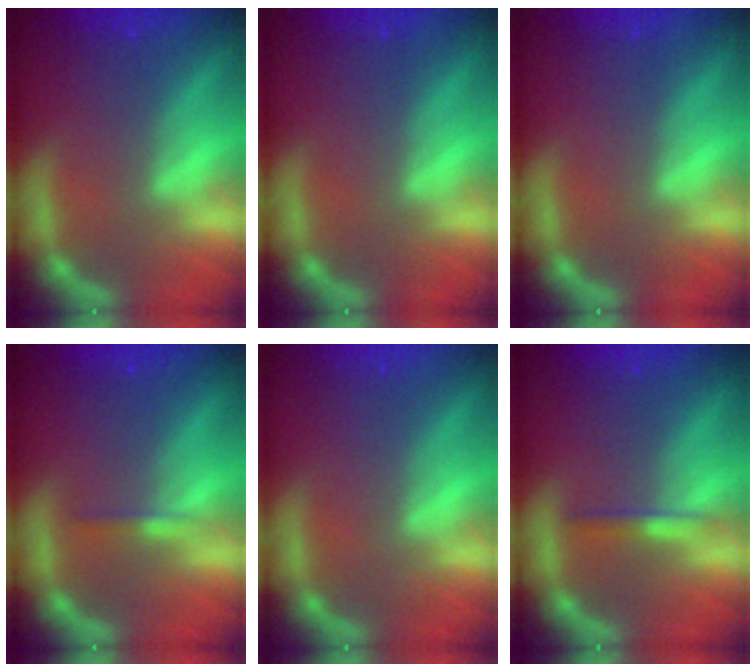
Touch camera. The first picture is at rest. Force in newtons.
{"total": 0.0}
{"total": 0.0}
{"total": 0.9}
{"total": 0.0}
{"total": 1.4}